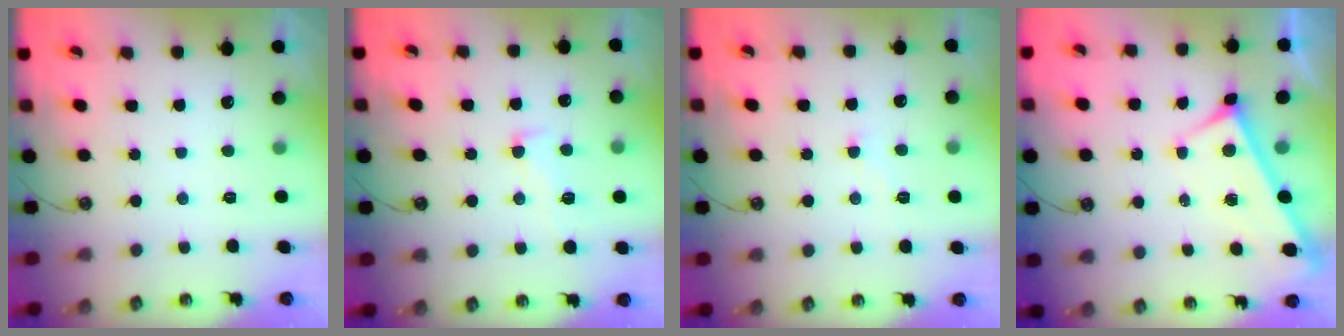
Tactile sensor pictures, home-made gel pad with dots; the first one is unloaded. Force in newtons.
{"total": 1.2, "press": 0.6, "slide": 1.0}
{"total": 0.8, "press": 0.7, "slide": 0.4}
{"total": 2.5, "press": 2.5, "slide": 0.6}